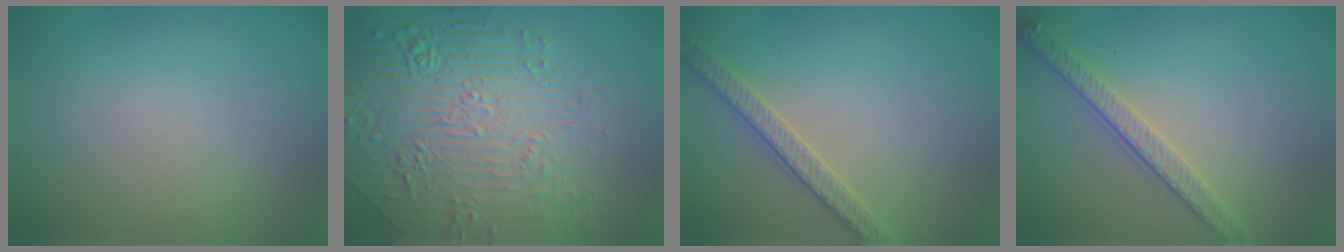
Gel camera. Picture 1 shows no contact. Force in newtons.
{"total": 8.9, "press": 6.1, "slide": 6.5}
{"total": 2.6, "press": 2.5, "slide": 0.5}
{"total": 2.8, "press": 2.7, "slide": 0.8}